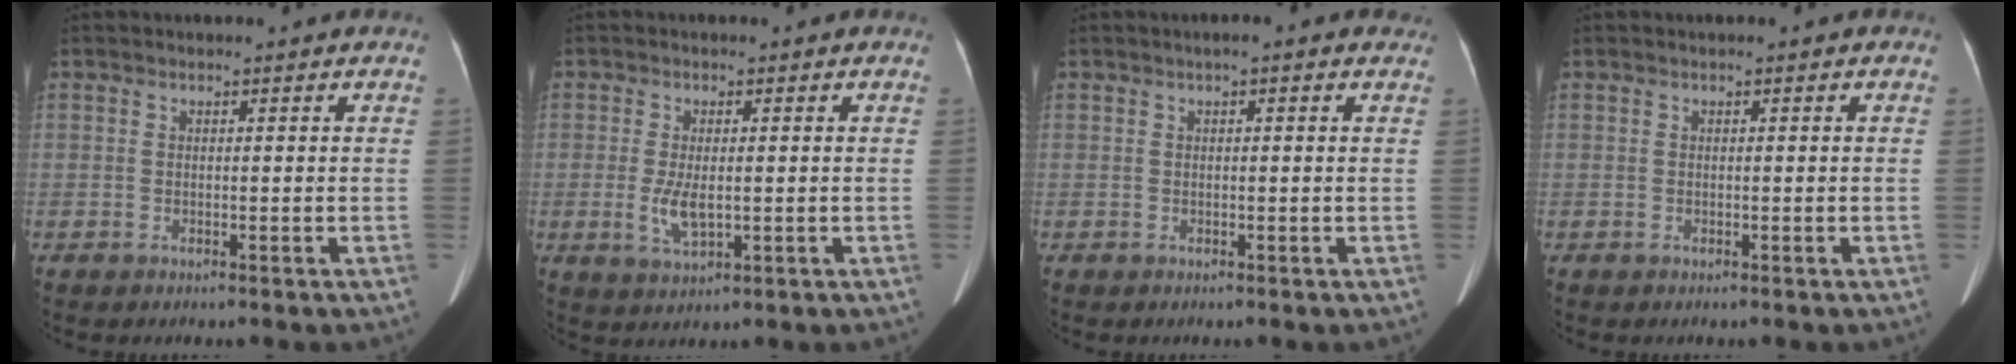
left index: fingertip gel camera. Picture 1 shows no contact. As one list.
[{"total": 4.3, "force": [-0.5, 1.7, 3.9], "torque": [-0.082, -0.009, -0.004]}, {"total": 2.3, "force": [1.3, 0.6, 1.7], "torque": [-0.023, 0.015, 0.011]}, {"total": 0.0}]